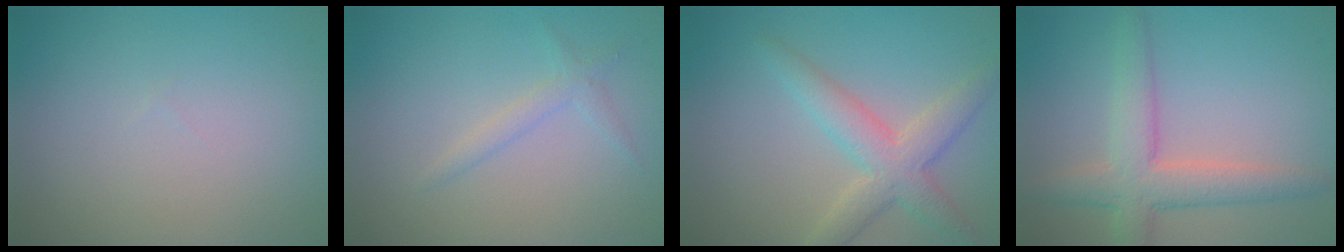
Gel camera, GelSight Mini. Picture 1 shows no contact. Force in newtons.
{"total": 1.3, "press": 1.3, "slide": 0.1}
{"total": 4.4, "press": 4.4, "slide": 0.2}
{"total": 5.1, "press": 5.1, "slide": 0.3}